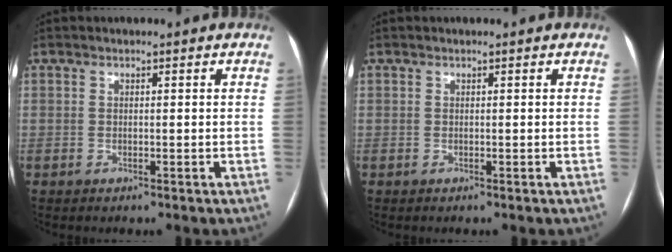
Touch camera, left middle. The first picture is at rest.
{"total": 0.0}